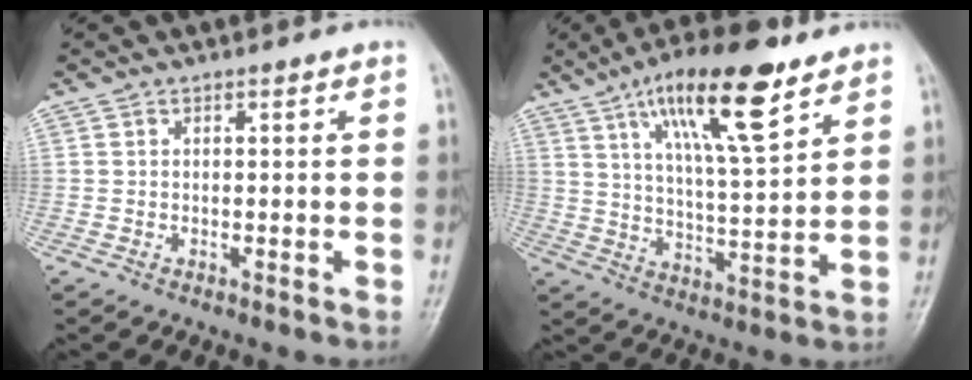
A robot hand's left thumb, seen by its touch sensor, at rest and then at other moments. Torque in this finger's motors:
{"motor_torque": [0.65, 0.58, 1.64, -1.13, 0.17]}